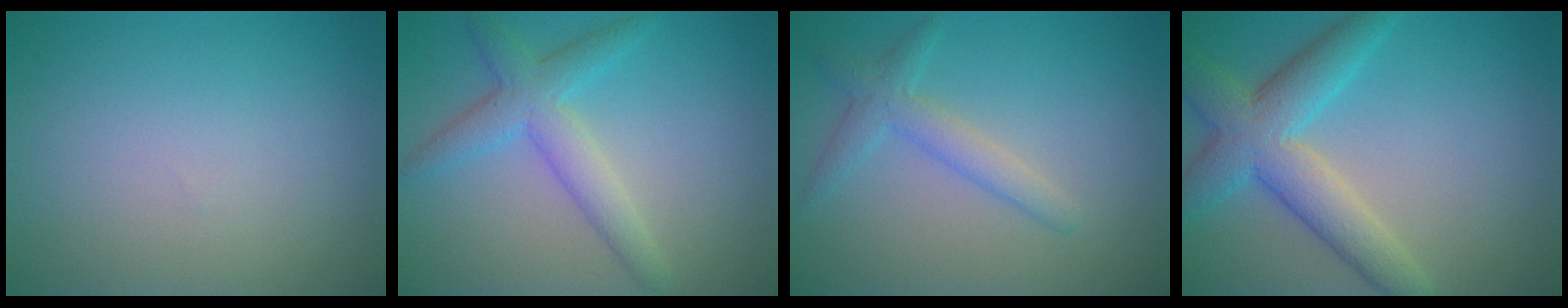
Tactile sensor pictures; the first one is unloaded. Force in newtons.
{"total": 3.9, "press": 3.9, "slide": 0.1}
{"total": 2.6, "press": 2.6, "slide": 0.1}
{"total": 6.3, "press": 6.3, "slide": 0.4}